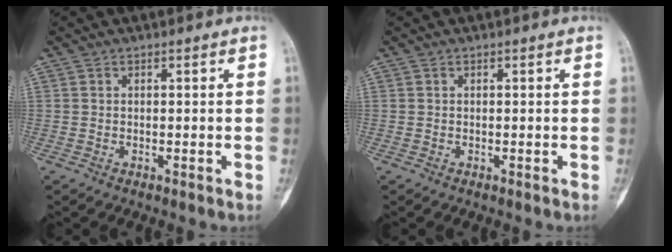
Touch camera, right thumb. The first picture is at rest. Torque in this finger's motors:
{"motor_torque": [0.00, 0.00, 0.07, 0.00, 0.02]}